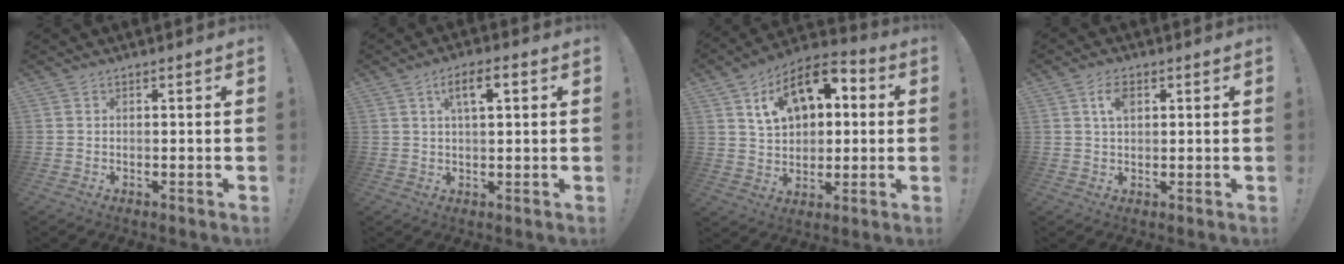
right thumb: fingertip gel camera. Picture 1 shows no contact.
{"total": 6.3, "force": [2.3, 2.2, 5.5], "torque": [-0.086, 0.000, 0.033]}
{"total": 15.6, "force": [6.3, 10.1, 10.1], "torque": [-0.153, -0.019, 0.115]}
{"total": 4.8, "force": [1.8, 2.7, 3.5], "torque": [-0.062, 0.003, 0.029]}